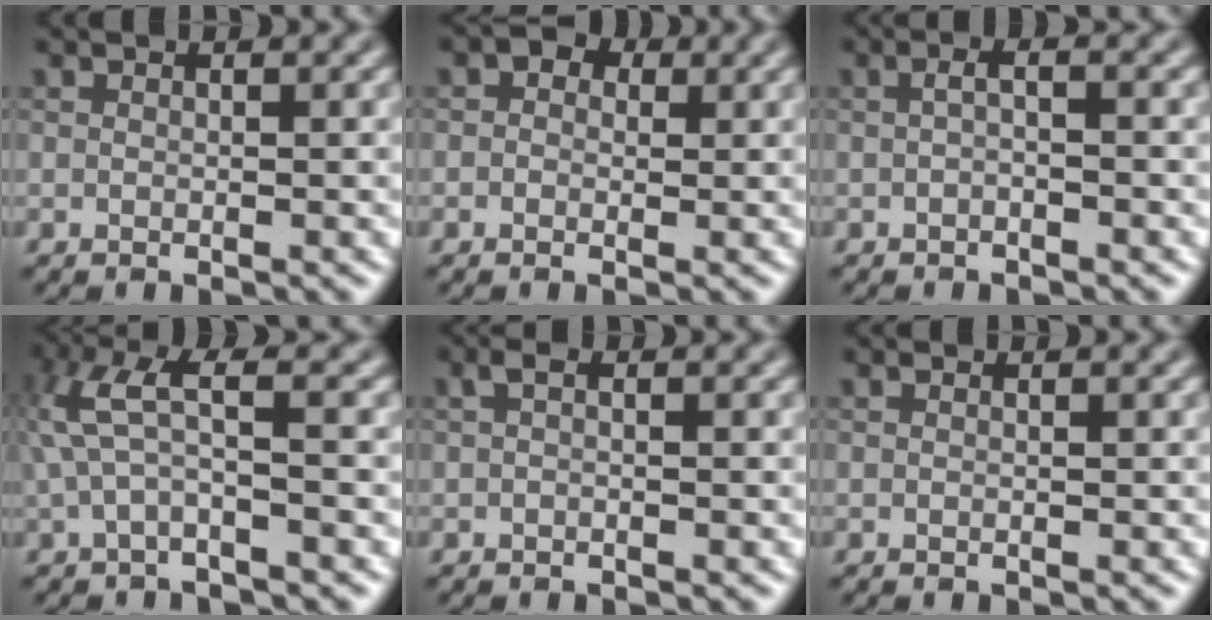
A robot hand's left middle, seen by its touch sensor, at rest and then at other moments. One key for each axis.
{"total": 2.5, "fx": 0.8, "fy": 2.0, "fz": 1.3, "tx": -0.006, "ty": 0.003, "tz": -0.020}
{"total": 1.1, "fx": -0.5, "fy": 0.2, "fz": 1.0, "tx": -0.023, "ty": 0.002, "tz": -0.010}
{"total": 3.7, "fx": 0.3, "fy": 0.8, "fz": 3.6, "tx": -0.095, "ty": 0.014, "tz": 0.002}
{"total": 0.8, "fx": 0.0, "fy": 0.3, "fz": 0.7, "tx": -0.022, "ty": 0.004, "tz": -0.001}
{"total": 0.0}